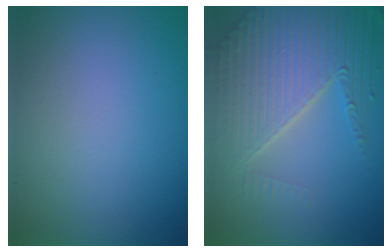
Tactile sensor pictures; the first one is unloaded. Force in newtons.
{"total": 7.2, "press": 5.5, "slide": 4.6}